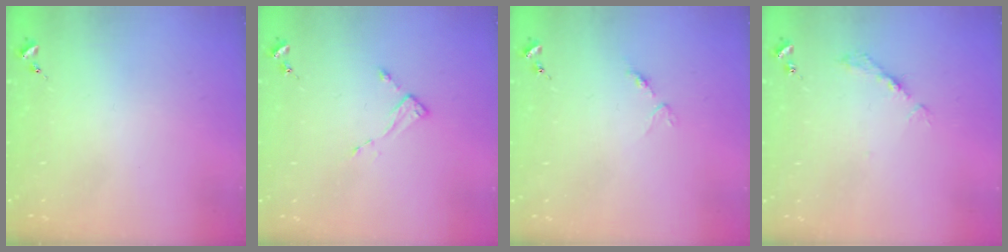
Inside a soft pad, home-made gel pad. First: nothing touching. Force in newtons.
{"total": 2.8, "press": 2.7, "slide": 0.3}
{"total": 3.0, "press": 2.9, "slide": 0.4}
{"total": 5.0, "press": 5.0, "slide": 0.7}